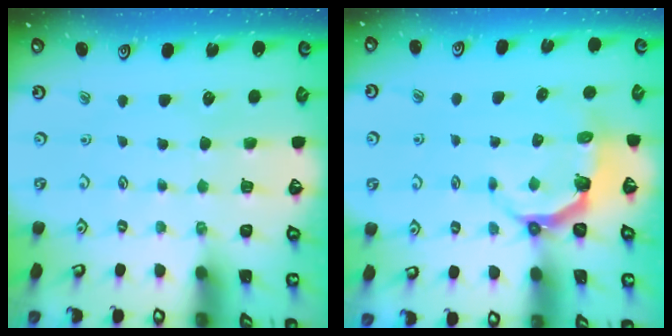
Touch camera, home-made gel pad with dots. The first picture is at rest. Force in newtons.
{"total": 4.8, "press": 3.3, "slide": 3.4}